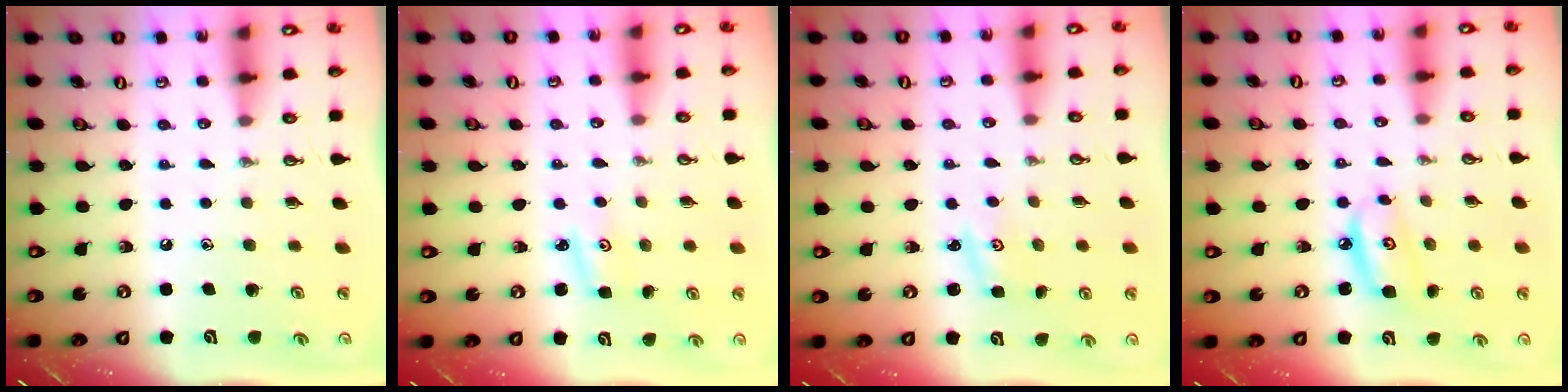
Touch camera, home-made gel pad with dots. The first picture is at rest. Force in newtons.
{"total": 2.9, "press": 2.9, "slide": 0.3}
{"total": 2.3, "press": 2.3, "slide": 0.3}
{"total": 6.8, "press": 6.8, "slide": 0.5}